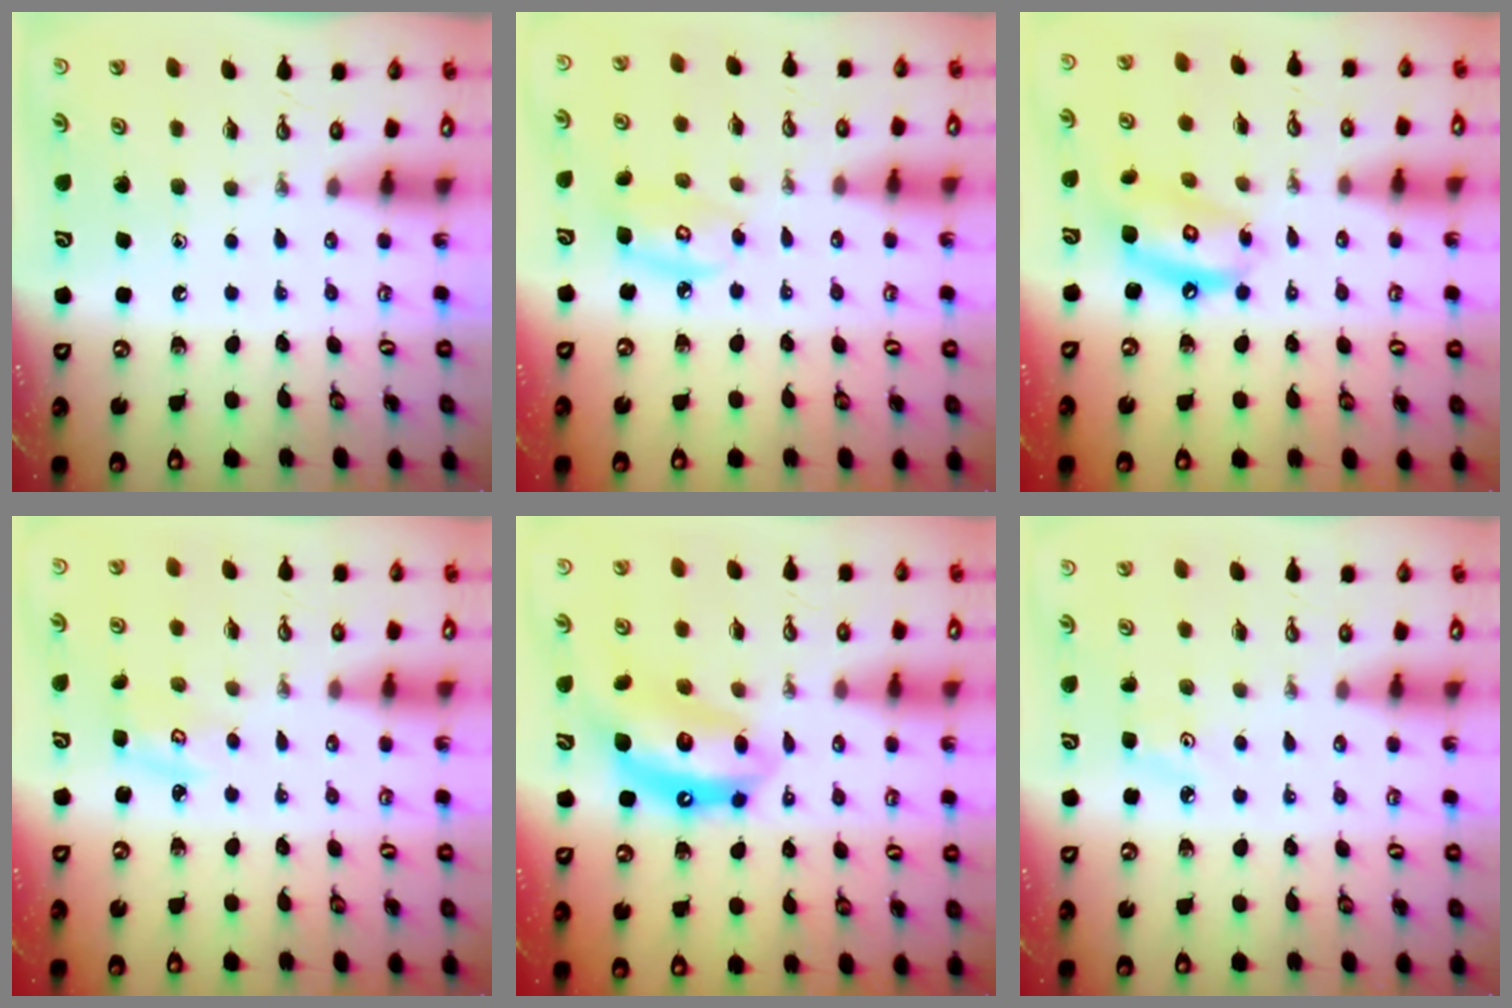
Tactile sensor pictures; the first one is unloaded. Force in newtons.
{"total": 6.0, "press": 6.0, "slide": 0.3}
{"total": 11.2, "press": 11.2, "slide": 1.0}
{"total": 3.4, "press": 3.3, "slide": 0.5}
{"total": 12.3, "press": 12.2, "slide": 1.2}
{"total": 3.0, "press": 3.0, "slide": 0.5}